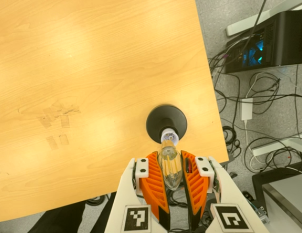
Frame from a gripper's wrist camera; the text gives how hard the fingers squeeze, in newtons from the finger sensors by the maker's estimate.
{"total": 19.4, "left": 24.0, "right": 14.8}